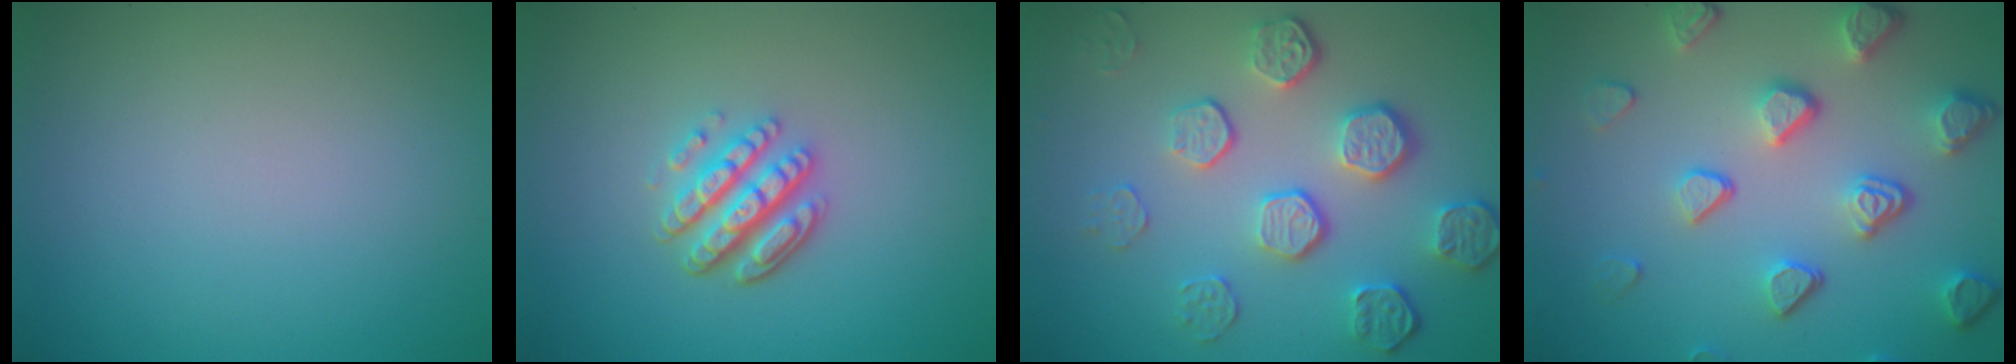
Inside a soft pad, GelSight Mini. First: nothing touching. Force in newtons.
{"total": 4.3, "press": 3.3, "slide": 2.7}
{"total": 5.5, "press": 4.0, "slide": 3.8}
{"total": 5.3, "press": 4.1, "slide": 3.4}